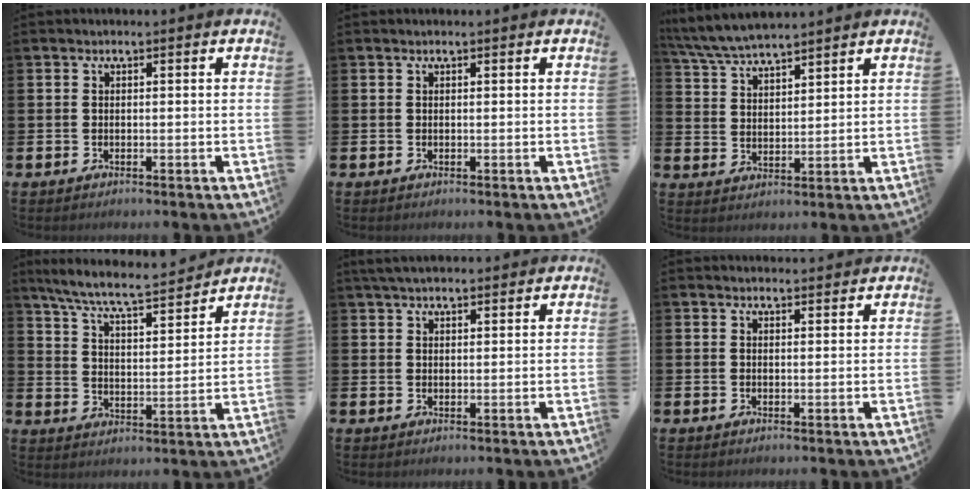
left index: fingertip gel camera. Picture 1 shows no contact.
{"total": 0.0}
{"total": 5.7, "force": [5.5, 0.5, 1.2], "torque": [-0.047, -0.025, 0.101]}
{"total": 7.5, "force": [7.0, 0.4, 2.7], "torque": [-0.080, -0.049, 0.118]}
{"total": 3.2, "force": [2.9, 0.9, 1.1], "torque": [-0.026, -0.005, 0.054]}
{"total": 1.6, "force": [1.6, 0.2, 0.0], "torque": [0.010, -0.009, 0.027]}